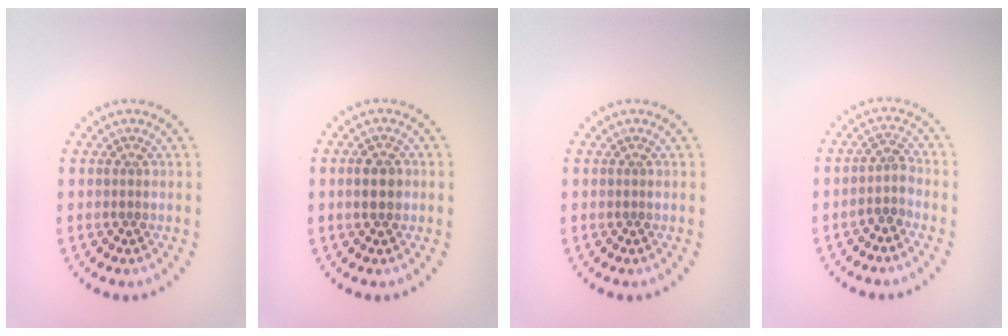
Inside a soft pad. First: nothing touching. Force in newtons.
{"total": 2.3, "press": 2.3, "slide": 0.2}
{"total": 0.0}
{"total": 1.9, "press": 1.6, "slide": 1.0}